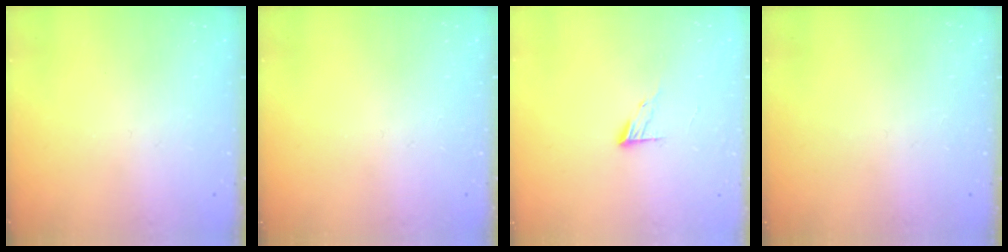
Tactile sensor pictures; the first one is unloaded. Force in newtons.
{"total": 0.0}
{"total": 7.9, "press": 7.9, "slide": 0.7}
{"total": 0.0}